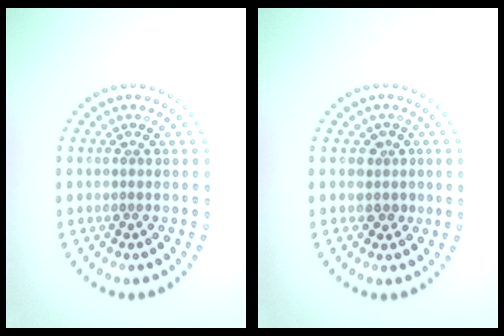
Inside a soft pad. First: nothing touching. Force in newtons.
{"total": 1.5, "press": 1.2, "slide": 0.8}